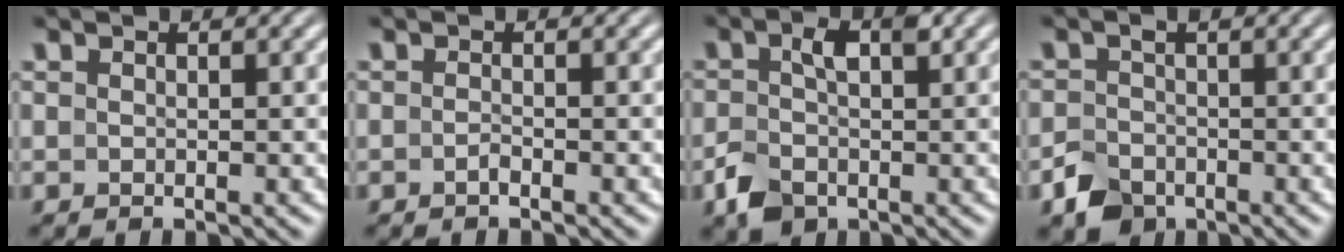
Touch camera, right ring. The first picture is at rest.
{"total": 0.8, "force": [-0.7, -0.2, 0.2], "torque": [-0.004, 0.001, -0.015]}
{"total": 3.4, "force": [-1.2, 2.0, 2.4], "torque": [-0.047, -0.010, -0.013]}
{"total": 2.6, "force": [-2.2, 1.3, 0.5], "torque": [-0.004, -0.015, -0.038]}